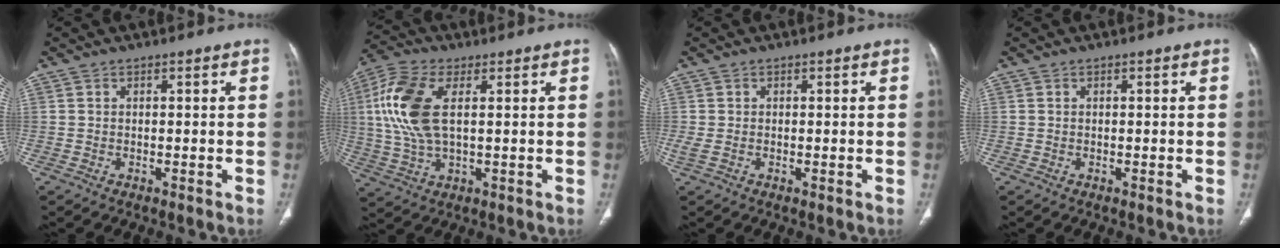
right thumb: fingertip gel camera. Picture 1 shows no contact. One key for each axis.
{"total": 12.1, "fx": 2.3, "fy": 5.5, "fz": 10.5, "tx": -0.248, "ty": 0.005, "tz": 0.047}
{"total": 1.4, "fx": -0.2, "fy": 0.7, "fz": 1.2, "tx": -0.039, "ty": -0.001, "tz": -0.003}
{"total": 0.0}